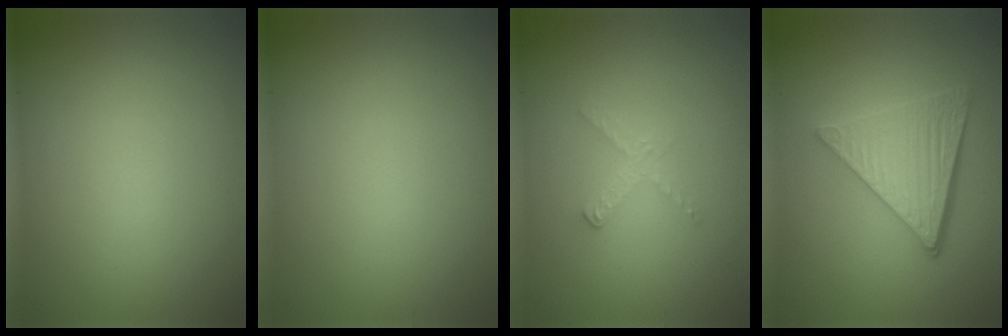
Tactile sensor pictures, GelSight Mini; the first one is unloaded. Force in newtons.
{"total": 0.0}
{"total": 1.4, "press": 1.4, "slide": 0.1}
{"total": 5.7, "press": 4.0, "slide": 4.1}